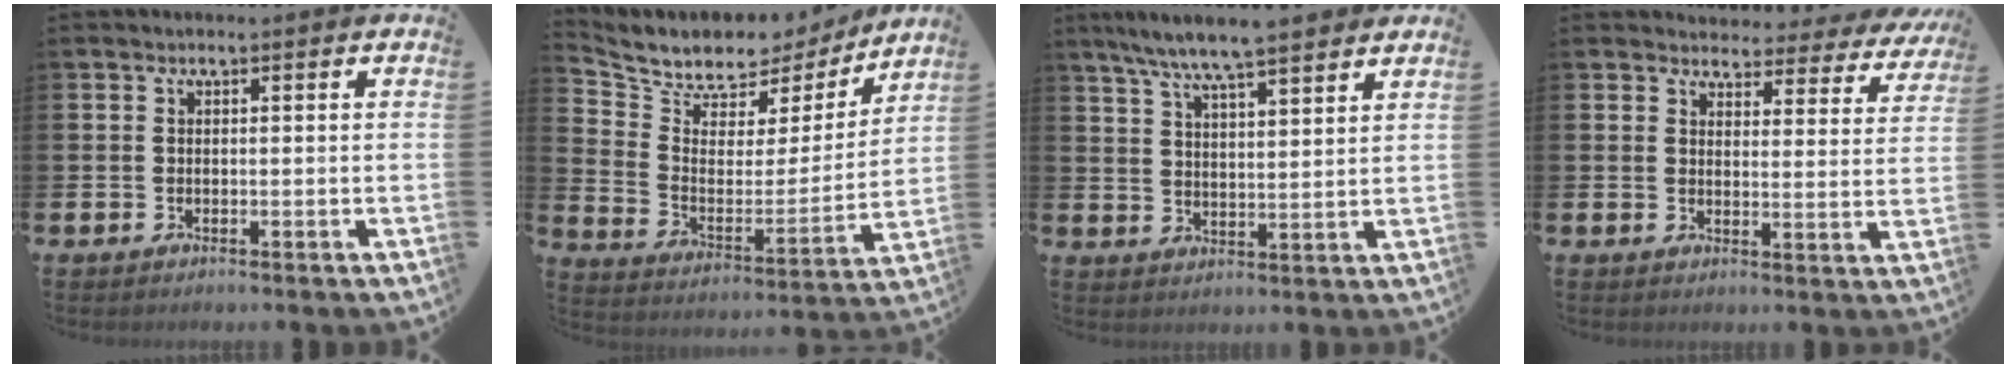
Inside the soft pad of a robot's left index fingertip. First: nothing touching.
{"total": 7.6, "force": [6.9, 3.2, 0.5], "torque": [-0.061, -0.052, 0.121]}
{"total": 7.4, "force": [6.9, 0.4, 2.6], "torque": [-0.074, -0.027, 0.124]}
{"total": 3.5, "force": [3.3, 1.2, 0.2], "torque": [-0.009, -0.031, 0.053]}